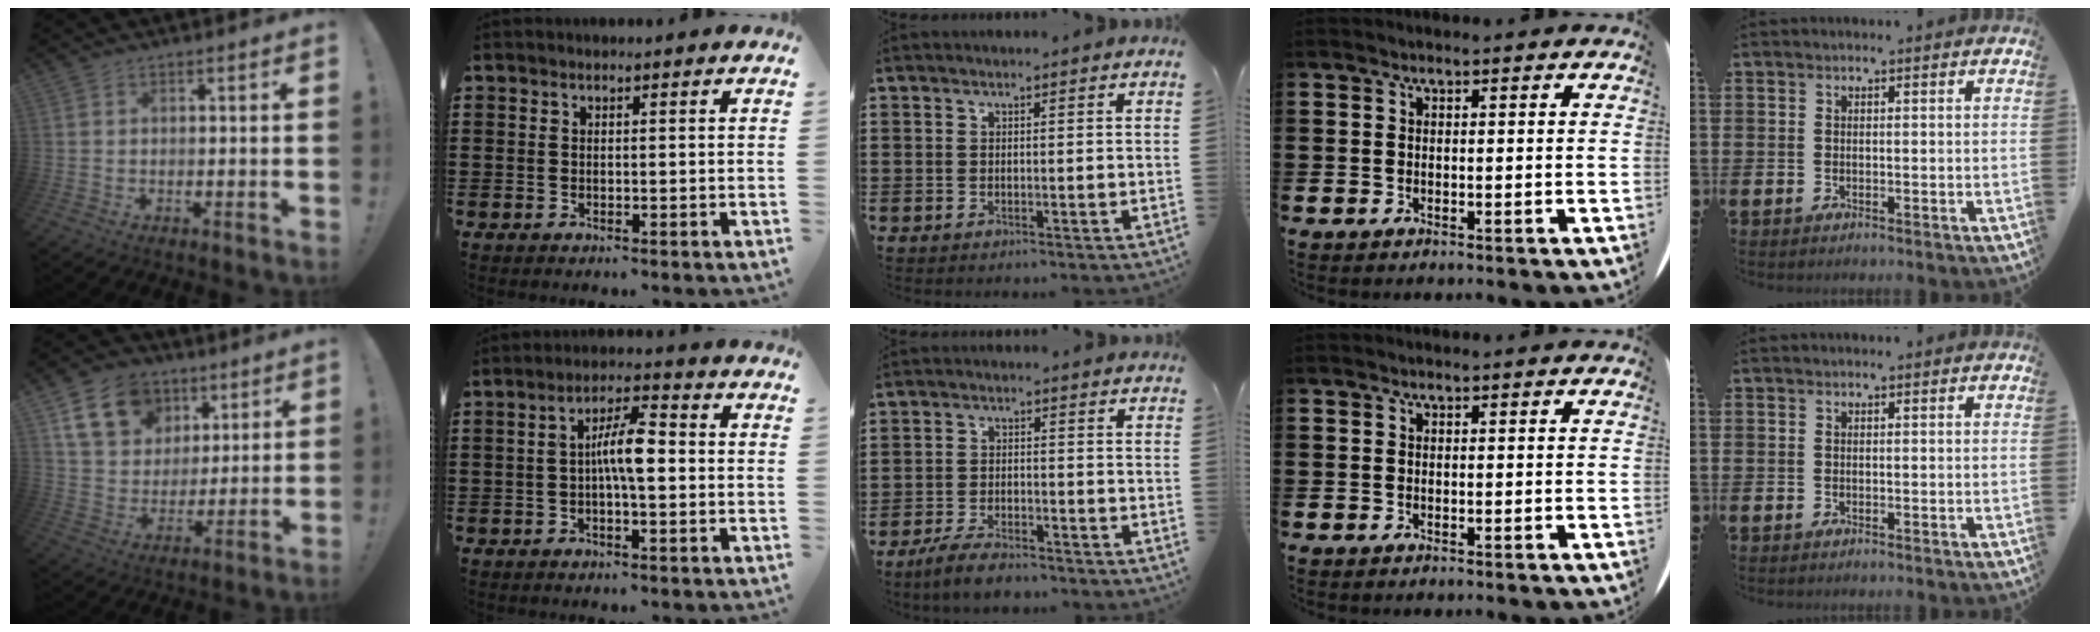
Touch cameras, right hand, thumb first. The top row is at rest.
{"thumb": {"total": 15.9, "force": [7.8, 12.1, 6.7], "torque": [-0.102, -0.033, 0.156]}, "index": {"total": 6.5, "force": [-0.4, 1.7, 6.2], "torque": [-0.128, 0.005, -0.014]}, "middle": {"total": 4.3, "force": [-3.9, 0.8, 1.6], "torque": [-0.042, -0.001, -0.080]}}